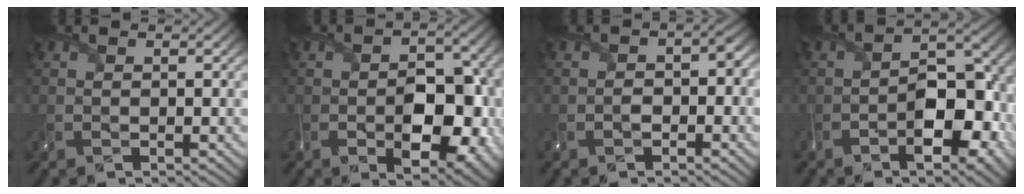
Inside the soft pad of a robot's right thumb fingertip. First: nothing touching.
{"total": 9.8, "force": [-2.7, 5.6, 7.6], "torque": [-0.112, -0.012, -0.035]}
{"total": 2.7, "force": [-1.0, 1.6, 1.9], "torque": [-0.032, -0.001, -0.018]}
{"total": 10.2, "force": [-4.0, 5.0, 7.9], "torque": [-0.116, -0.005, -0.069]}